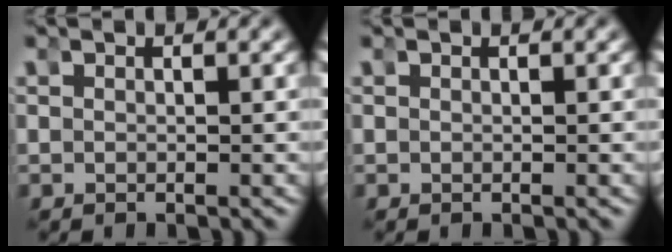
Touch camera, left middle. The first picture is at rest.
{"total": 0.0}